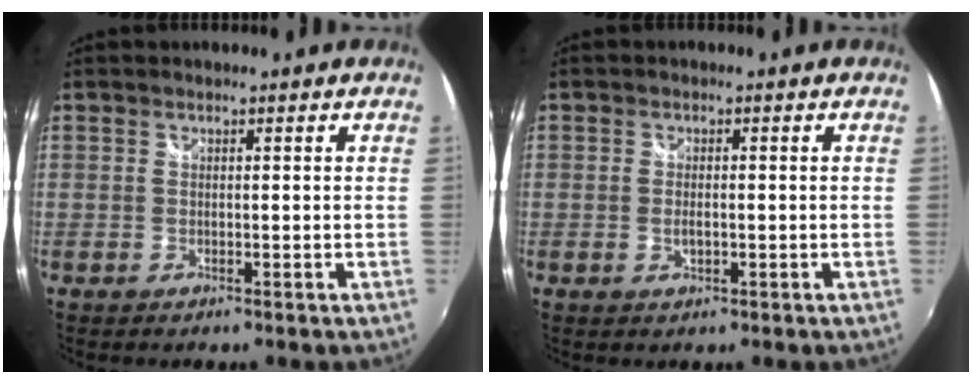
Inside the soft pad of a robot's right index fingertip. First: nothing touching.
{"total": 1.9, "force": [-0.4, 1.0, 1.6], "torque": [-0.028, -0.003, -0.006]}